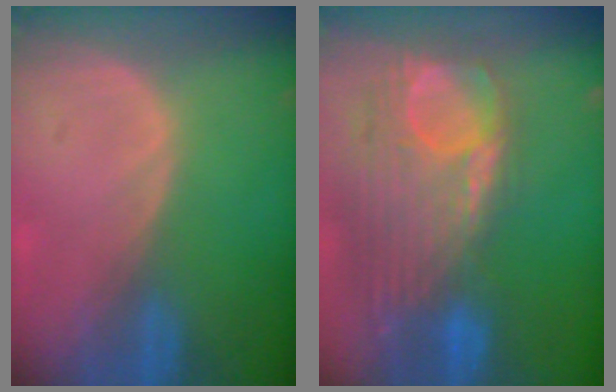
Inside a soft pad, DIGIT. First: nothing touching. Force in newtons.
{"total": 12.7, "press": 10.6, "slide": 6.9}